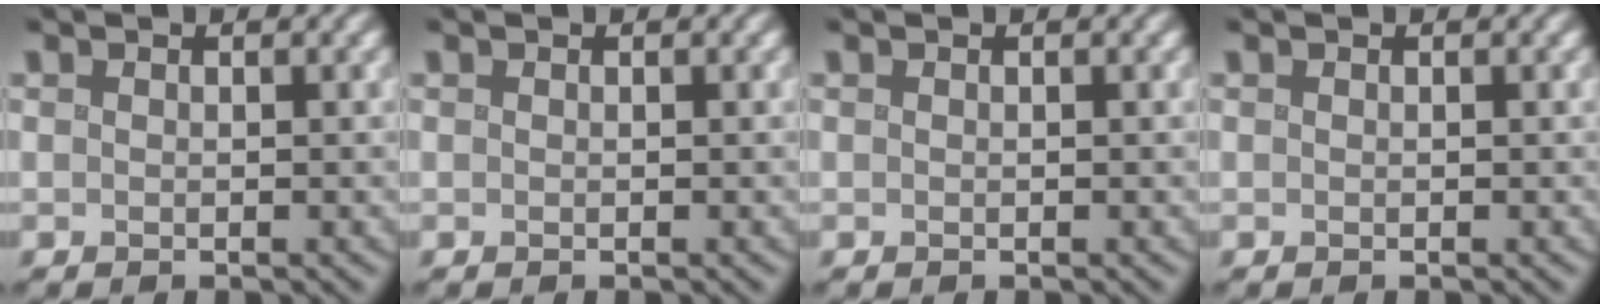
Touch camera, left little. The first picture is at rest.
{"total": 0.0}
{"total": 0.0}
{"total": 0.0}